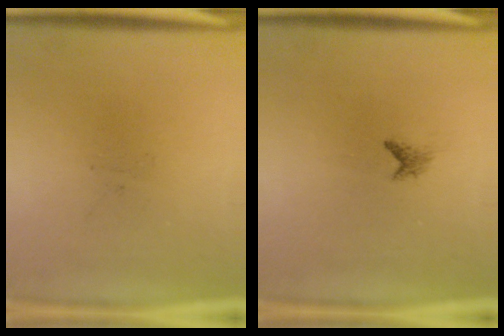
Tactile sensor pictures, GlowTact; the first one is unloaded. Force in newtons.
{"total": 0.8}